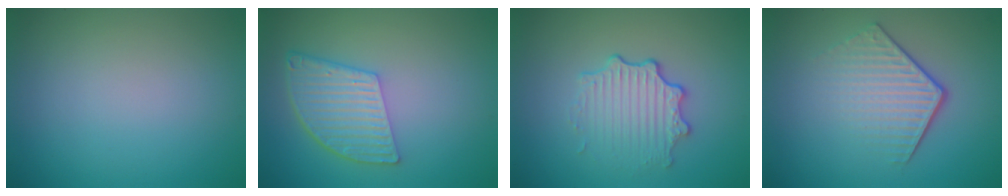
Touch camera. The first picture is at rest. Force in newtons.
{"total": 5.6, "press": 4.3, "slide": 3.6}
{"total": 3.5, "press": 2.8, "slide": 2.1}
{"total": 4.3, "press": 2.8, "slide": 3.3}